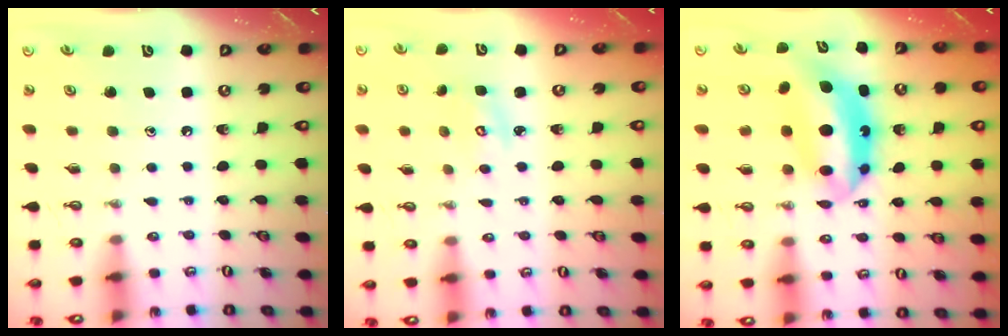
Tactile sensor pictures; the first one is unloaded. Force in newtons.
{"total": 3.5, "press": 3.4, "slide": 0.4}
{"total": 10.1, "press": 10.0, "slide": 1.0}